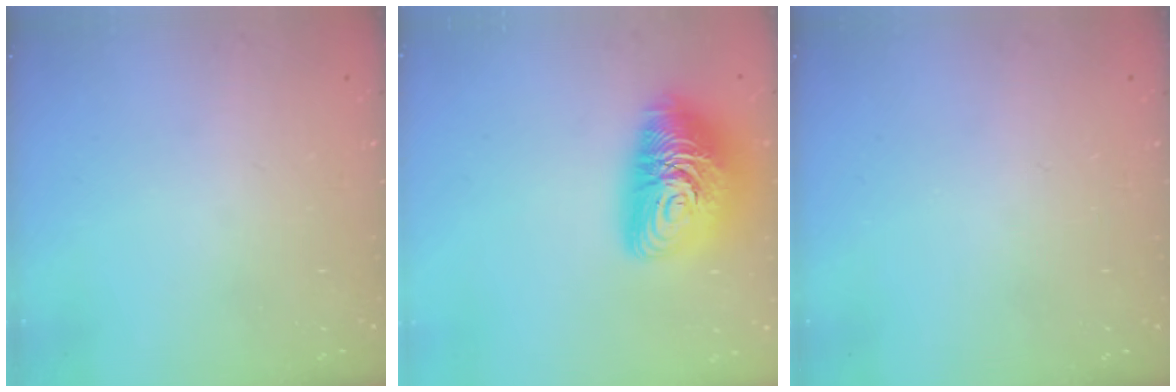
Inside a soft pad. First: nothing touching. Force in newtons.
{"total": 16.5, "press": 16.4, "slide": 1.4}
{"total": 0.0}